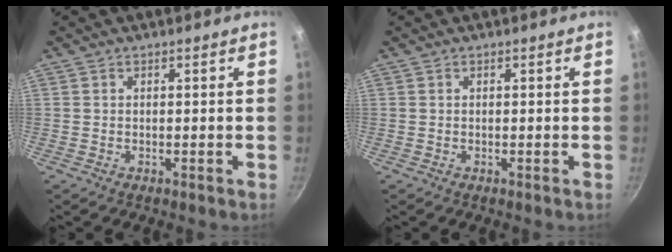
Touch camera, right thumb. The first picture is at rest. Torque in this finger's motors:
{"motor_torque": [-0.02, 0.03, -0.04, 0.09, 0.00]}